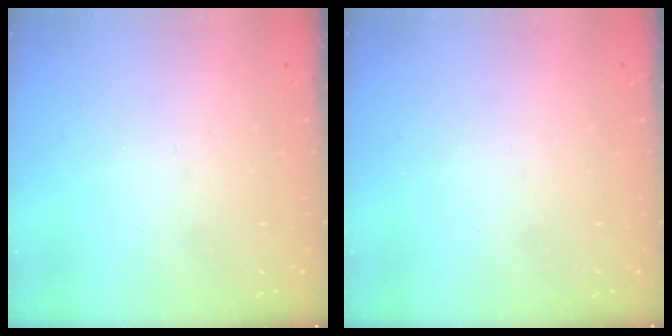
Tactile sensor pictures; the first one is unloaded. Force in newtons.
{"total": 0.0}